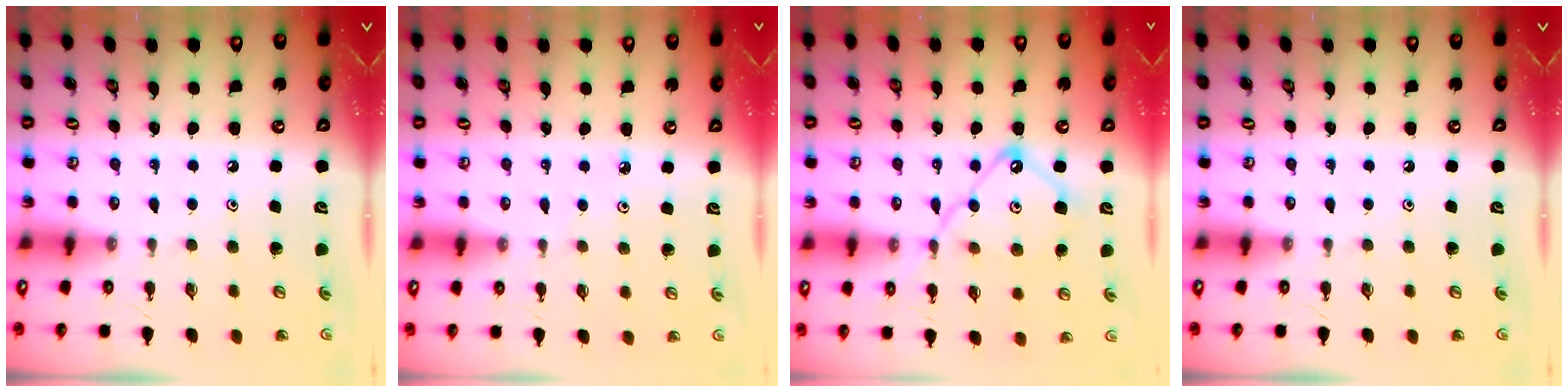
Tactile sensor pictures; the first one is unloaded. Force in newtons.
{"total": 2.6, "press": 2.6, "slide": 0.2}
{"total": 14.2, "press": 14.2, "slide": 1.2}
{"total": 0.0}